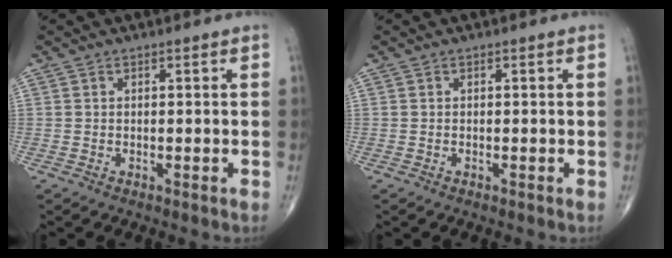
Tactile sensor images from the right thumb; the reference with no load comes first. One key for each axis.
{"total": 0.0}